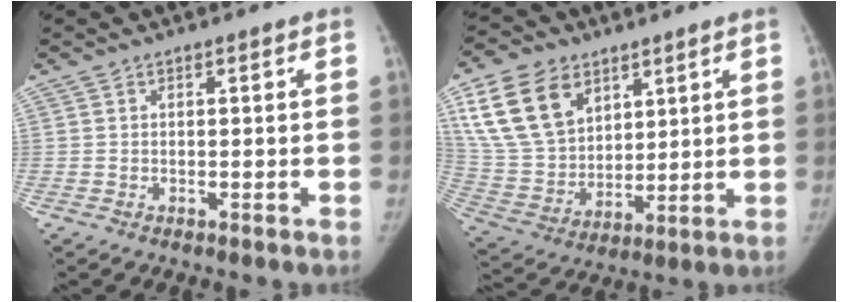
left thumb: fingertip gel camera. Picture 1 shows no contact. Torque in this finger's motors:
{"motor_torque": [1.56, 1.54, 1.28, -1.49, 0.48]}